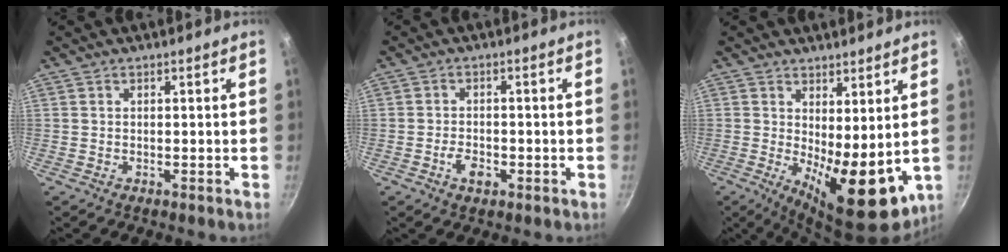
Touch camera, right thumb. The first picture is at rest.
{"total": 3.7, "force": [-1.6, 2.1, 2.5], "torque": [-0.041, 0.010, -0.030]}
{"total": 12.4, "force": [0.5, 4.7, 11.5], "torque": [-0.139, -0.028, 0.021]}